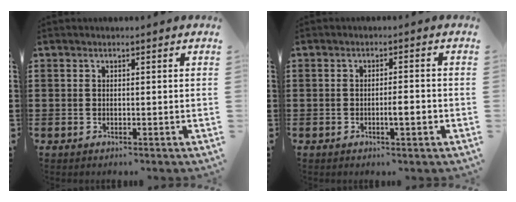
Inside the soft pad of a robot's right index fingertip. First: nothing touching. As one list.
[{"total": 3.1, "force": [-0.9, 0.5, 2.9], "torque": [-0.049, -0.001, -0.016]}]